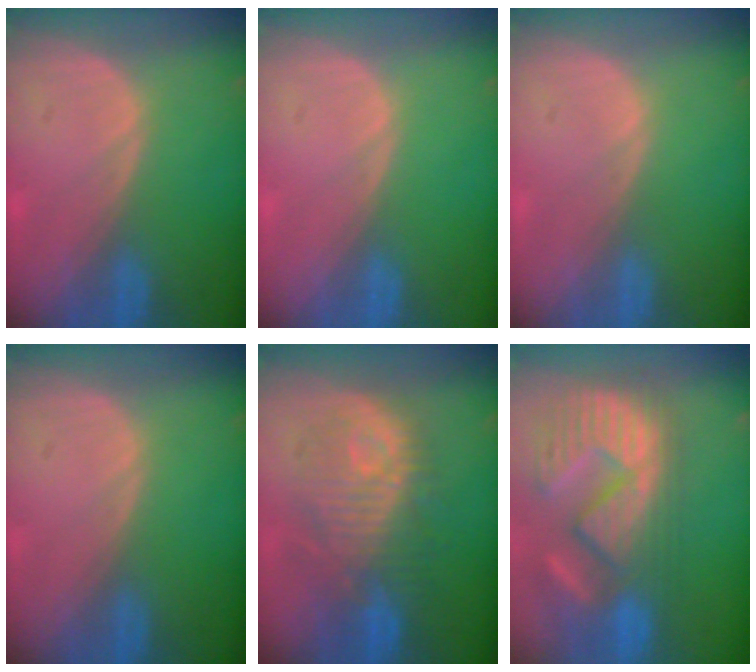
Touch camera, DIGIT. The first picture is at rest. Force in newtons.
{"total": 0.0}
{"total": 0.0}
{"total": 0.0}
{"total": 10.2, "press": 10.1, "slide": 1.7}
{"total": 13.8, "press": 12.2, "slide": 6.4}